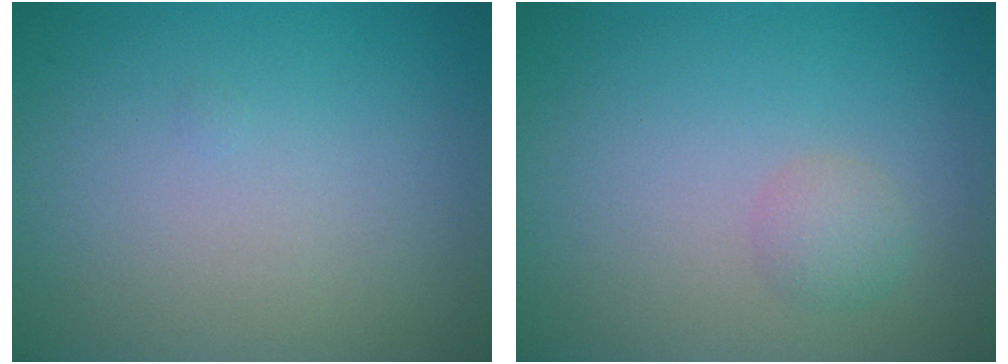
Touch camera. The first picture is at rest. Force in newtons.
{"total": 1.4, "press": 1.4, "slide": 0.1}